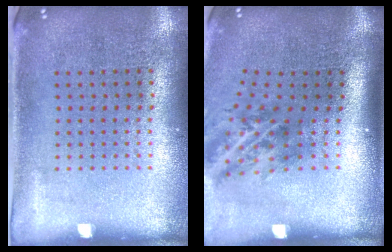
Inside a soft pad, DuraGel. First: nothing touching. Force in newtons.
{"total": 1.8, "press": 1.2, "slide": 1.4}